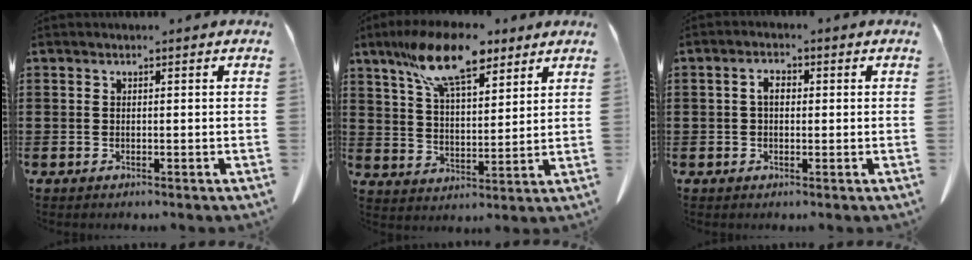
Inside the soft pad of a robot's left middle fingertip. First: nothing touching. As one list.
[{"total": 13.0, "force": [9.1, 4.2, 8.3], "torque": [-0.174, -0.016, 0.165]}, {"total": 2.5, "force": [0.3, 1.3, 2.1], "torque": [-0.043, 0.008, 0.003]}]